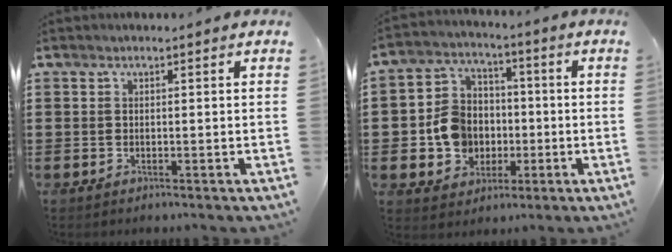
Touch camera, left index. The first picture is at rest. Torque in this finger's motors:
{"motor_torque": [1.57, 0.06, 0.52, 0.09]}